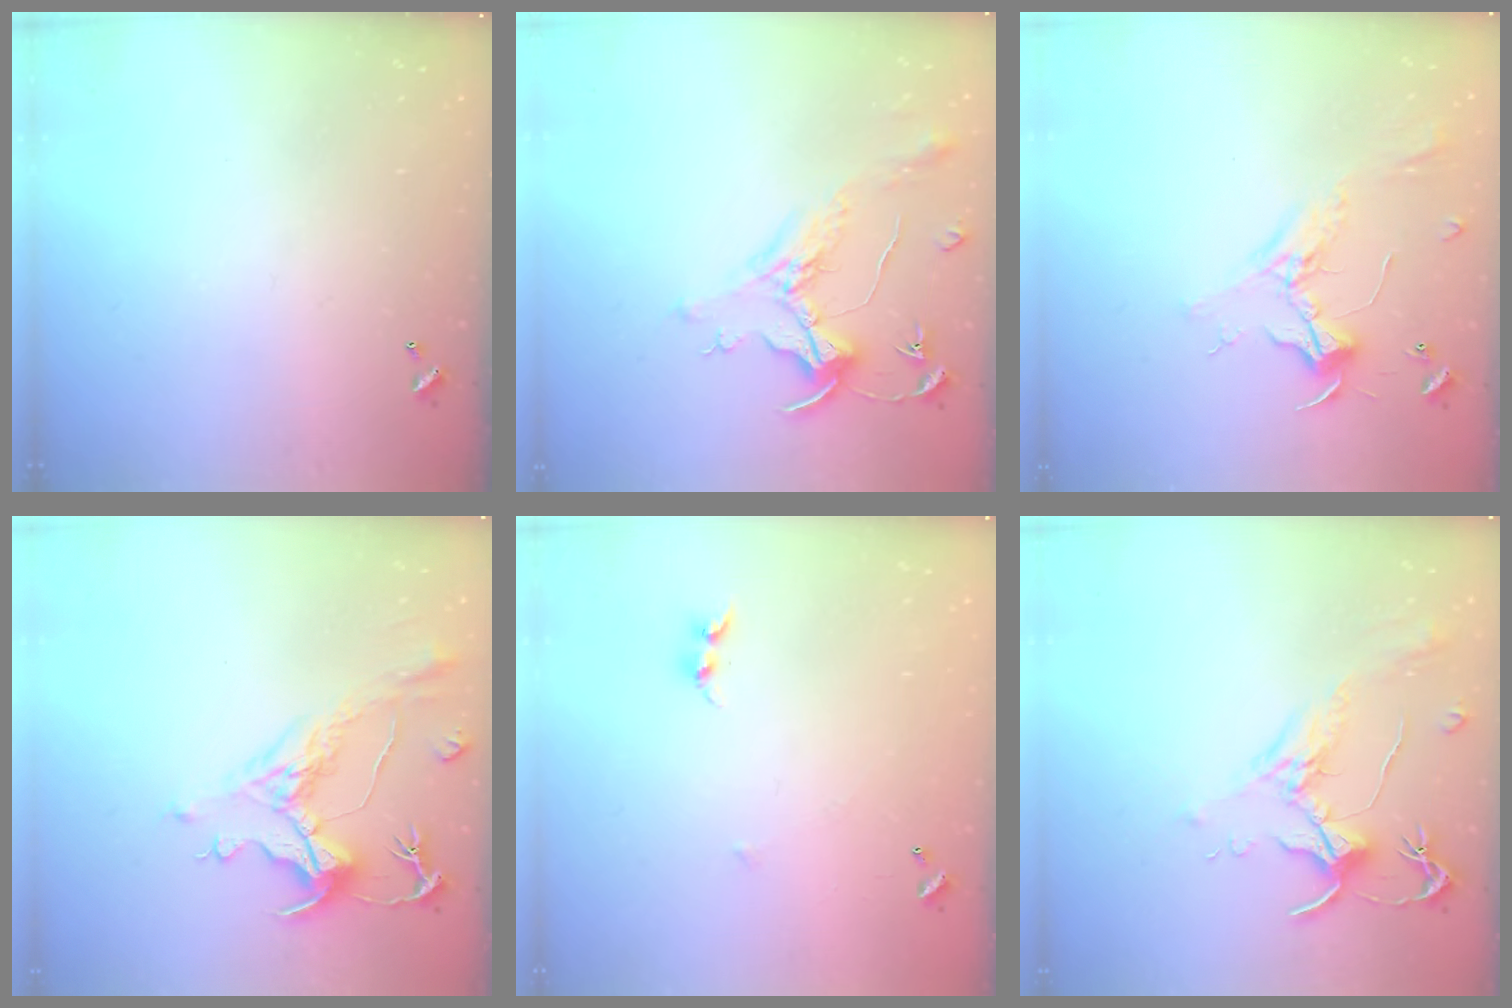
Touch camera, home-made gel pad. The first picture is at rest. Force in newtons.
{"total": 1.6, "press": 1.4, "slide": 0.7}
{"total": 2.3, "press": 2.2, "slide": 0.8}
{"total": 1.5, "press": 0.3, "slide": 1.5}
{"total": 7.0, "press": 7.0, "slide": 0.4}
{"total": 1.9, "press": 1.9, "slide": 0.6}